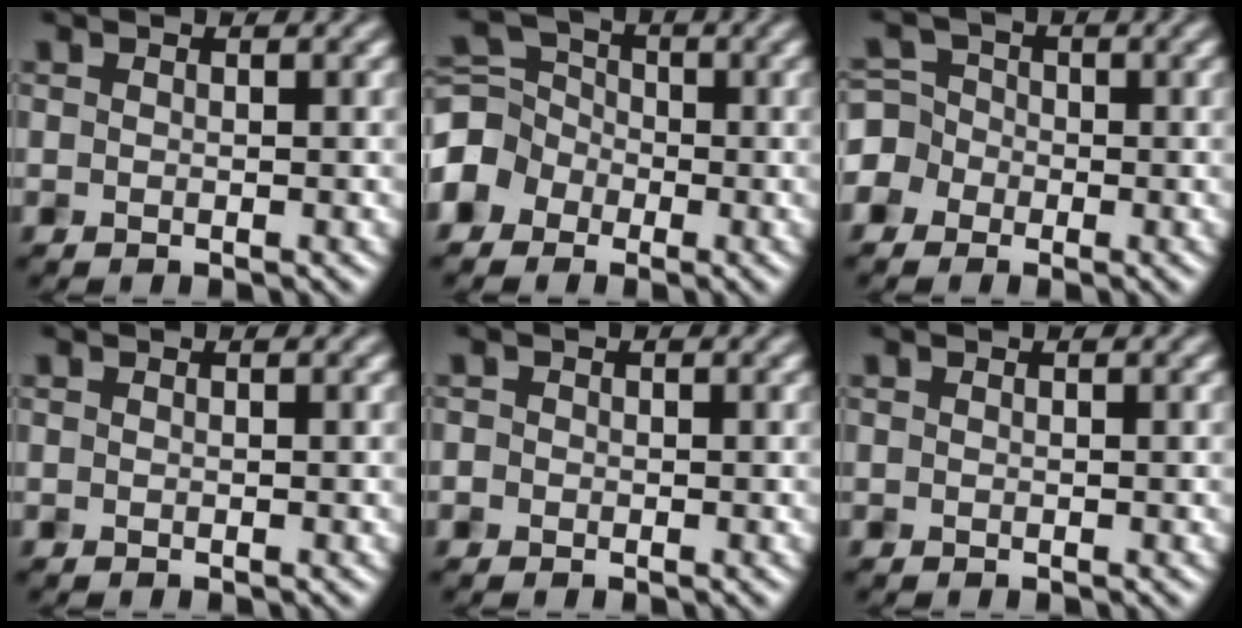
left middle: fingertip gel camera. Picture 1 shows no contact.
{"total": 4.0, "force": [-2.2, 3.3, 0.9], "torque": [-0.021, 0.016, -0.049]}
{"total": 3.7, "force": [-1.9, 3.2, 0.5], "torque": [0.000, 0.019, -0.046]}
{"total": 0.0}
{"total": 0.7, "force": [-0.6, 0.1, -0.4], "torque": [0.002, 0.000, -0.003]}
{"total": 0.0}